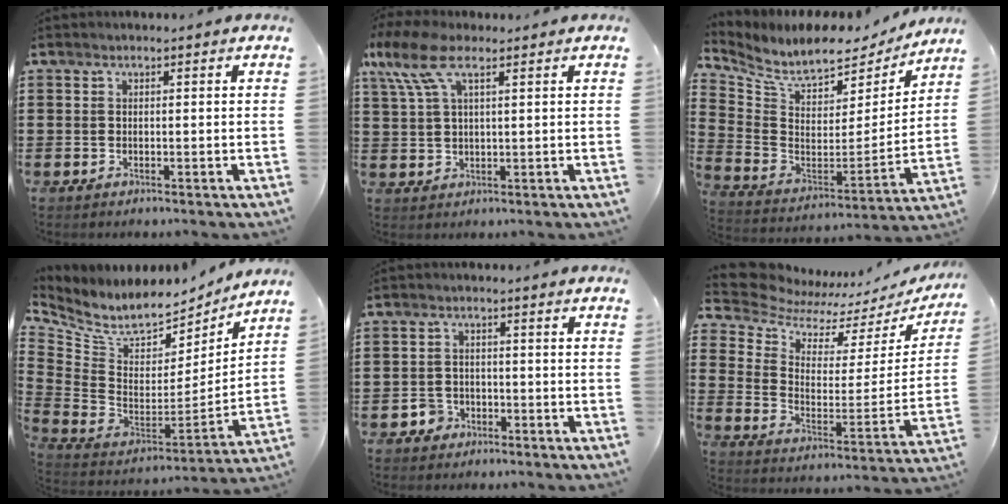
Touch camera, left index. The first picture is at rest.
{"total": 7.8, "force": [4.1, 3.1, 5.8], "torque": [-0.146, -0.001, 0.070]}
{"total": 7.5, "force": [6.5, 2.5, 2.9], "torque": [-0.094, -0.050, 0.112]}
{"total": 6.9, "force": [5.6, 3.1, 2.4], "torque": [-0.084, -0.050, 0.099]}
{"total": 2.7, "force": [-2.0, 1.7, 0.3], "torque": [-0.012, 0.002, -0.042]}
{"total": 7.6, "force": [6.9, 2.5, 1.8], "torque": [-0.069, -0.058, 0.120]}